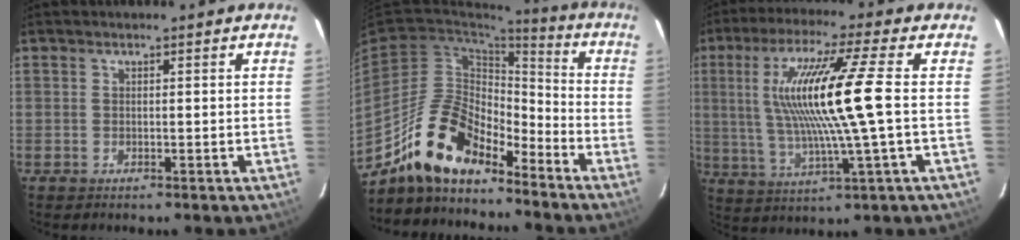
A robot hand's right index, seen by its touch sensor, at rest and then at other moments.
{"total": 15.9, "force": [-12.5, 6.0, 7.7], "torque": [-0.151, 0.010, -0.231]}
{"total": 15.7, "force": [1.5, 0.1, 15.7], "torque": [-0.295, -0.001, 0.036]}